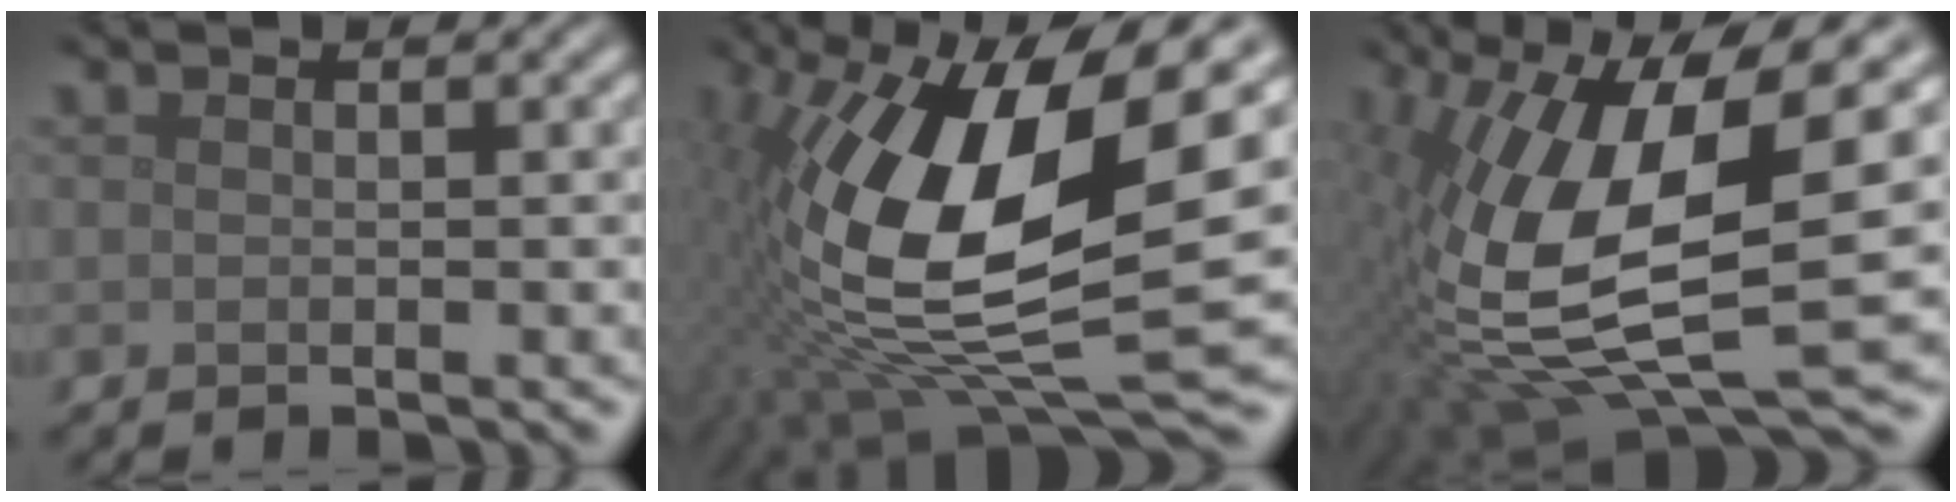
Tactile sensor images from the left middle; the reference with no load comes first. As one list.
[{"total": 15.7, "force": [1.4, 6.2, 14.3], "torque": [-0.281, -0.013, 0.019]}, {"total": 14.7, "force": [0.6, 6.4, 13.3], "torque": [-0.279, -0.018, 0.008]}]